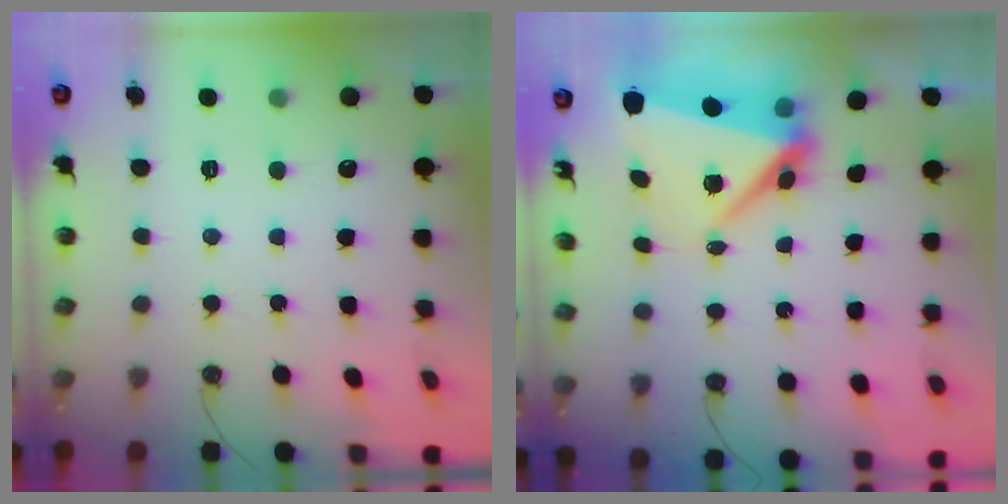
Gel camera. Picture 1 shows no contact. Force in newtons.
{"total": 10.0, "press": 9.9, "slide": 0.8}